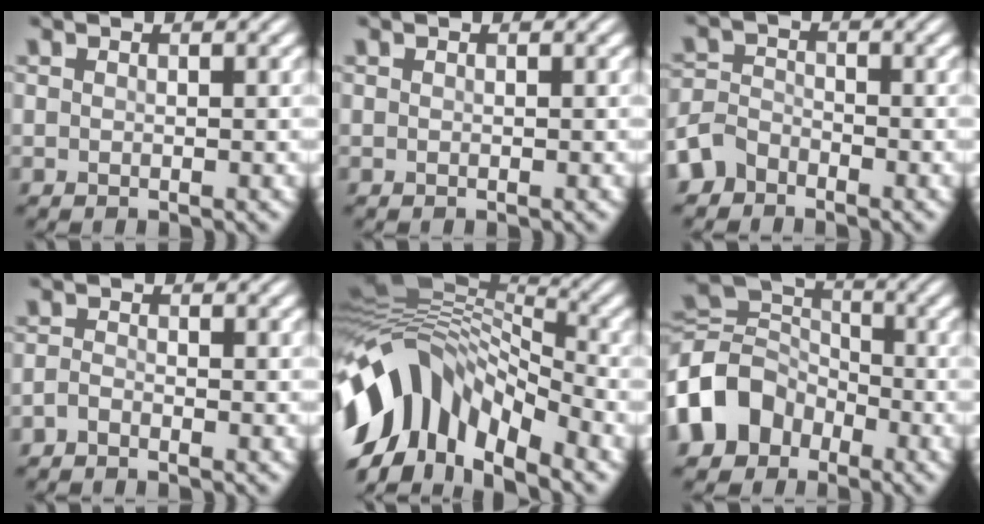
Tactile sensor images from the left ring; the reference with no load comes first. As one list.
[{"total": 0.0}, {"total": 2.7, "force": [-2.1, 1.6, 0.6], "torque": [-0.010, 0.007, -0.053]}, {"total": 1.0, "force": [-0.8, 0.3, 0.4], "torque": [-0.009, 0.000, -0.021]}, {"total": 13.3, "force": [-5.2, 8.1, 9.3], "torque": [-0.178, 0.020, -0.107]}, {"total": 7.7, "force": [-3.3, 6.2, 3.3], "torque": [-0.066, 0.008, -0.083]}]